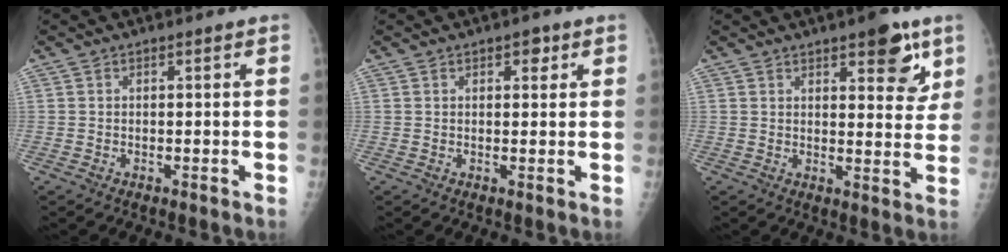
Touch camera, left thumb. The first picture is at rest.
{"total": 2.3, "force": [1.2, 1.4, 1.4], "torque": [-0.002, -0.003, 0.013]}
{"total": 8.9, "force": [5.1, 3.7, 6.3], "torque": [-0.051, -0.024, 0.065]}